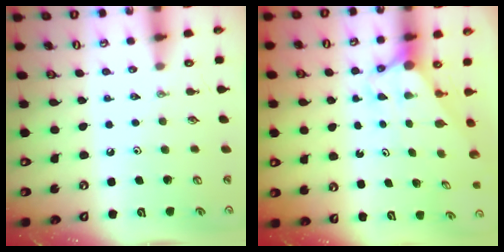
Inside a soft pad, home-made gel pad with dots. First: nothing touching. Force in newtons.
{"total": 2.7, "press": 2.7, "slide": 0.0}